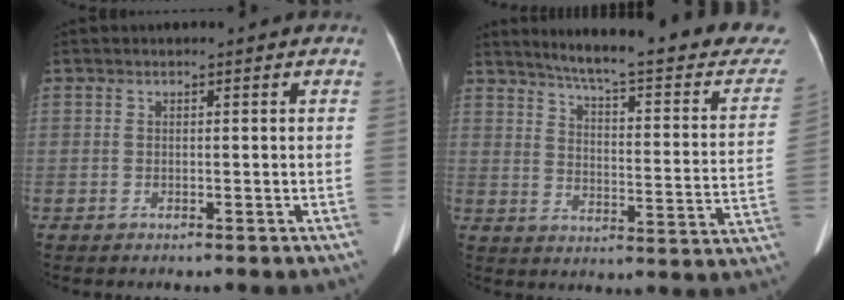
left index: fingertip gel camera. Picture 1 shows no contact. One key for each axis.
{"total": 25.7, "fx": 22.7, "fy": 2.5, "fz": 11.8, "tx": -0.162, "ty": -0.071, "tz": 0.276}